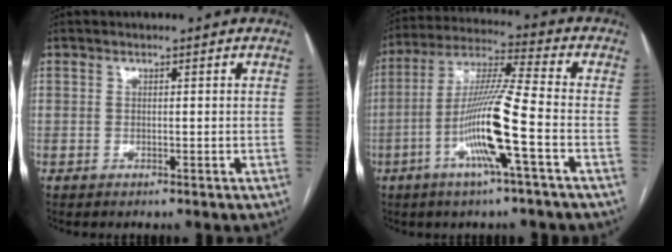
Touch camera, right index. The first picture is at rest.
{"total": 13.1, "force": [-4.4, -0.6, 12.4], "torque": [-0.243, -0.002, -0.090]}